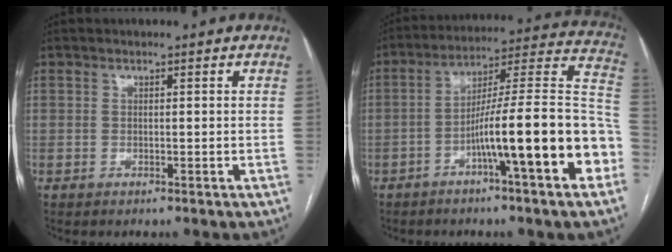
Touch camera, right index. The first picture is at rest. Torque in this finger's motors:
{"motor_torque": [1.57, -0.57, 0.60, 0.21]}